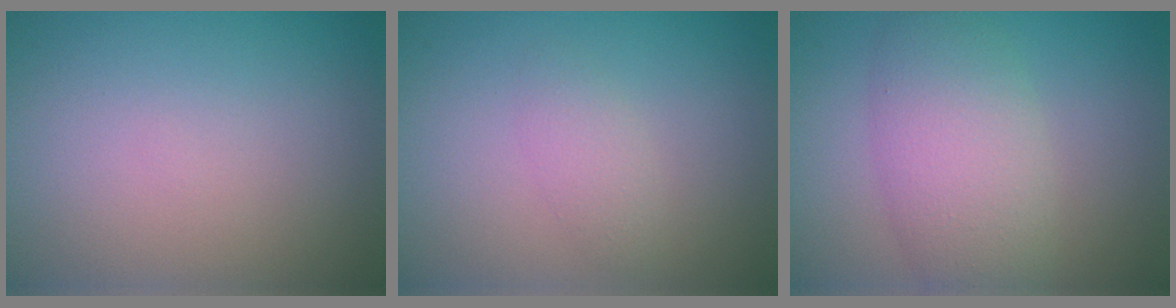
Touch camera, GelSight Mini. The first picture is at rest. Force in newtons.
{"total": 1.5, "press": 1.5, "slide": 0.1}
{"total": 5.6, "press": 5.6, "slide": 0.2}